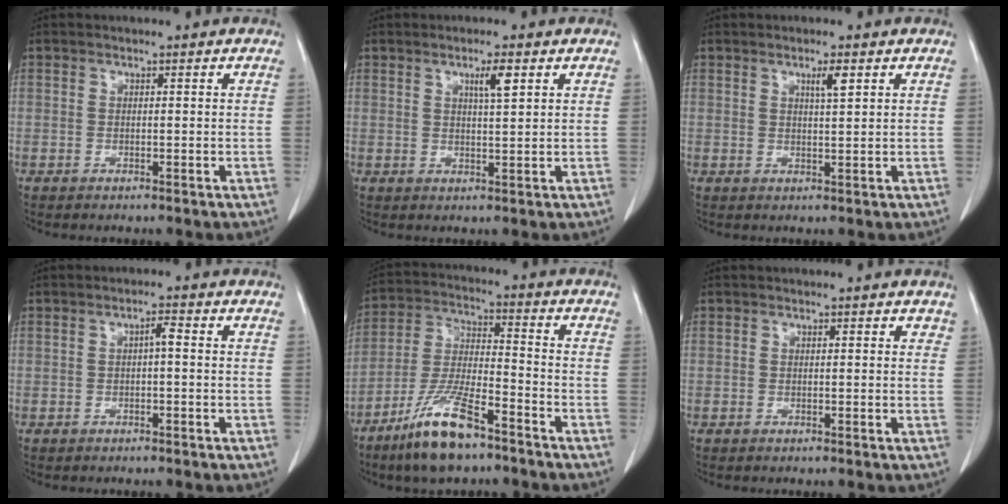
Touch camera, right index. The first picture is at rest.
{"total": 3.2, "force": [1.6, 0.1, 2.8], "torque": [-0.049, -0.002, 0.025]}
{"total": 2.4, "force": [1.2, 0.0, 2.0], "torque": [-0.040, -0.003, 0.021]}
{"total": 1.6, "force": [0.0, 0.2, 1.6], "torque": [-0.027, 0.004, -0.001]}
{"total": 12.6, "force": [-8.5, 2.5, 8.9], "torque": [-0.187, -0.022, -0.159]}
{"total": 0.8, "force": [0.6, 0.4, 0.4], "torque": [-0.002, 0.001, 0.002]}